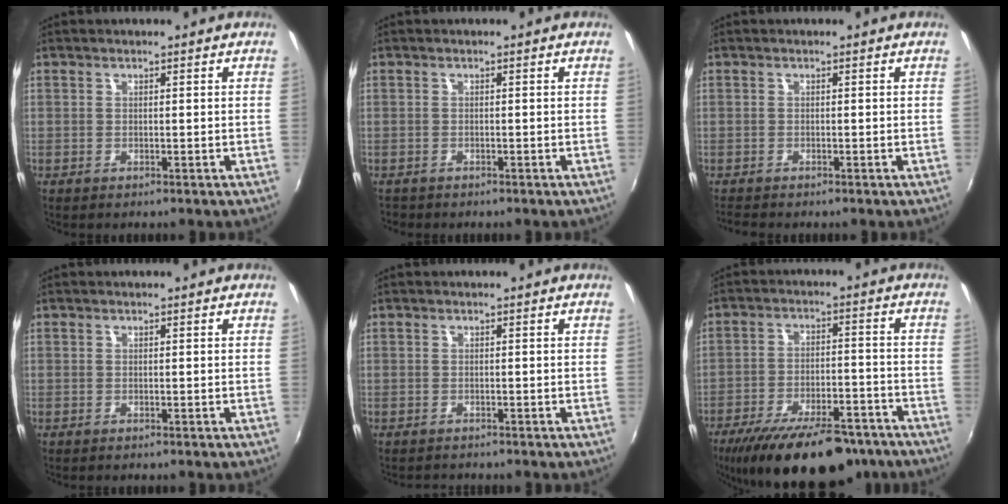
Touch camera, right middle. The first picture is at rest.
{"total": 1.3, "force": [-1.1, 0.5, 0.2], "torque": [-0.009, -0.001, -0.018]}
{"total": 1.7, "force": [-1.6, 0.1, 0.6], "torque": [-0.013, -0.011, -0.030]}
{"total": 0.0}
{"total": 1.2, "force": [-1.1, 0.4, -0.1], "torque": [-0.004, 0.001, -0.018]}
{"total": 21.7, "force": [-16.7, 7.4, 11.7], "torque": [-0.213, -0.025, -0.239]}